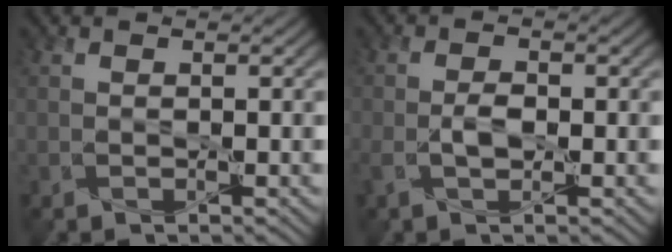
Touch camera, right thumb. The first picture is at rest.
{"total": 3.1, "force": [-0.8, 1.6, 2.5], "torque": [-0.057, -0.002, -0.016]}